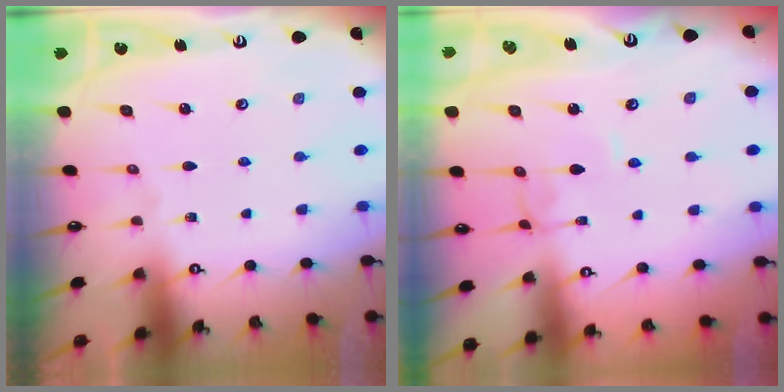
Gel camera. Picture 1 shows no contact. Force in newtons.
{"total": 1.9, "press": 1.9, "slide": 0.2}